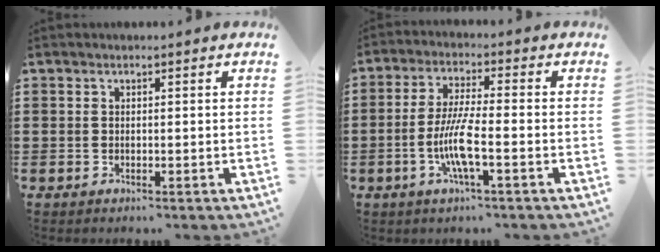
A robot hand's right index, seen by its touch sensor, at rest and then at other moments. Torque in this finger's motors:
{"motor_torque": [2.14, 0.00, 0.87, 0.21]}